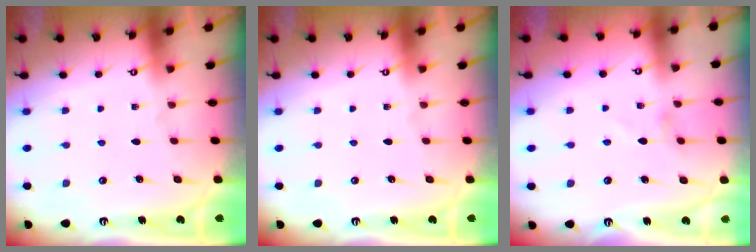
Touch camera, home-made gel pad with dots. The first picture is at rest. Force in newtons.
{"total": 0.0}
{"total": 1.5, "press": 1.5, "slide": 0.4}